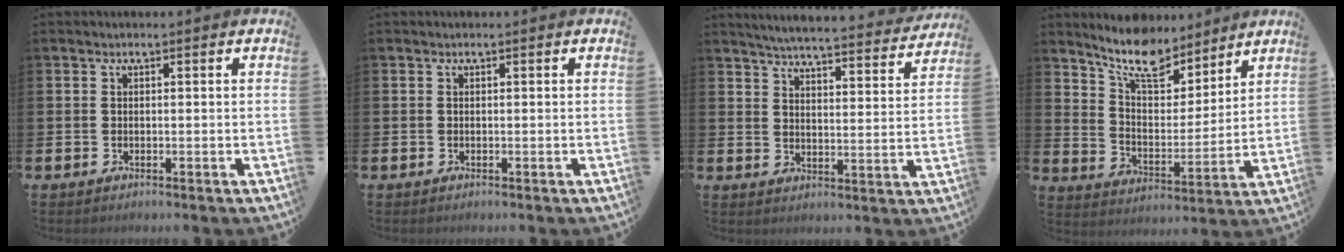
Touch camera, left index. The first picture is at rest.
{"total": 0.0}
{"total": 5.3, "force": [5.1, 0.1, 1.3], "torque": [-0.038, -0.045, 0.084]}
{"total": 10.4, "force": [9.2, 3.4, 3.5], "torque": [-0.095, -0.058, 0.163]}